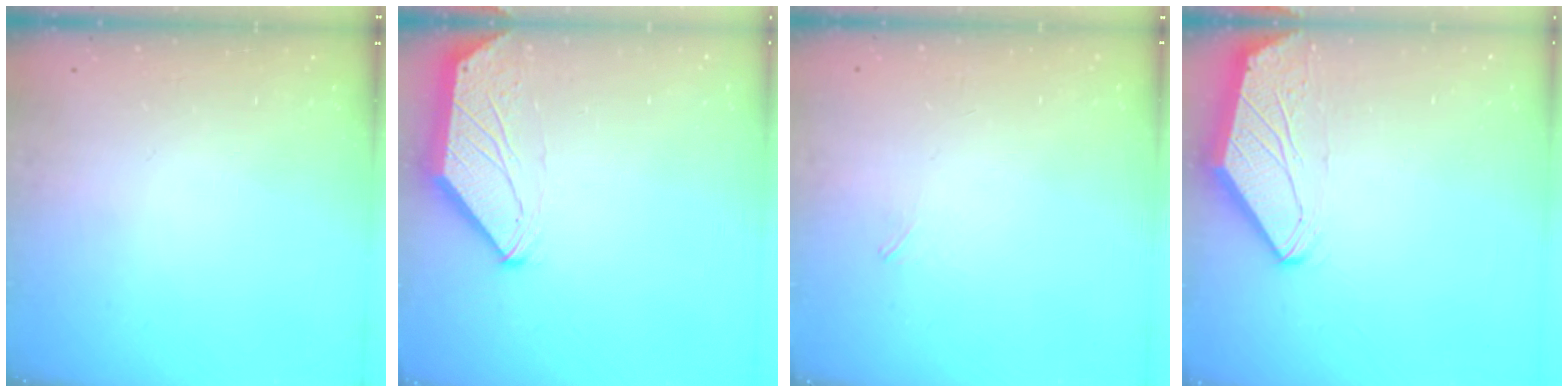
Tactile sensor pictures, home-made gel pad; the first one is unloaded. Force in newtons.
{"total": 0.0}
{"total": 2.8, "press": 2.7, "slide": 0.6}
{"total": 0.0}